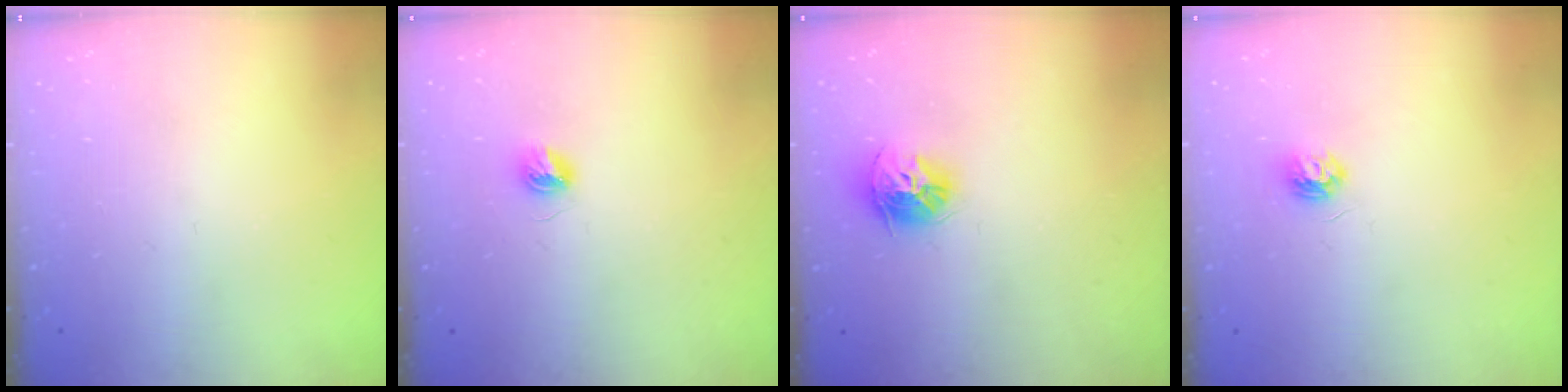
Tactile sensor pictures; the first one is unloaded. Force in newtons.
{"total": 4.3, "press": 4.3, "slide": 0.4}
{"total": 10.4, "press": 10.3, "slide": 1.1}
{"total": 4.7, "press": 4.6, "slide": 0.5}